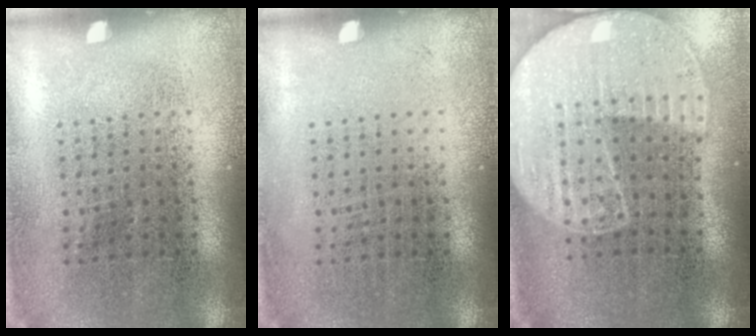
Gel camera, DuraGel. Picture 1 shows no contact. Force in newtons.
{"total": 0.0}
{"total": 2.0, "press": 1.8, "slide": 0.9}